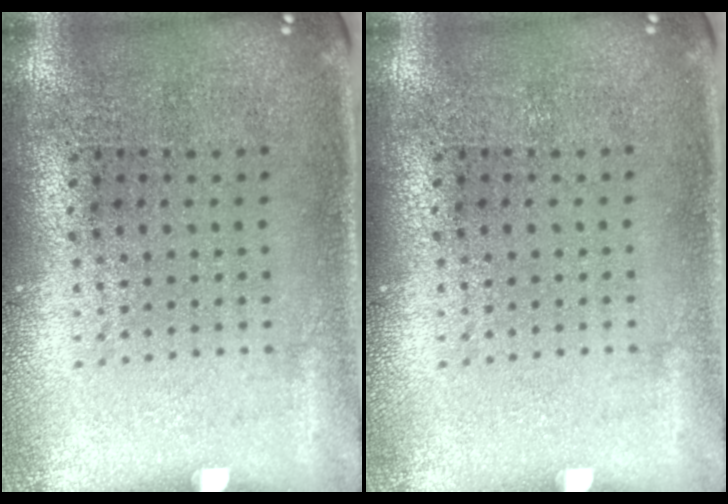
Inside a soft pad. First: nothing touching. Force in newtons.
{"total": 0.0}